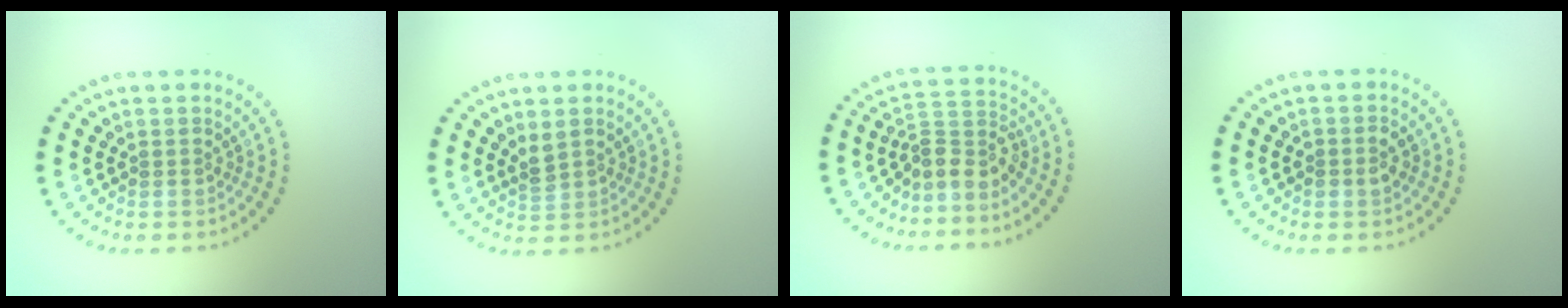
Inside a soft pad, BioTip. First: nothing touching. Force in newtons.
{"total": 1.4, "press": 1.2, "slide": 0.7}
{"total": 3.2, "press": 2.3, "slide": 2.2}
{"total": 1.4, "press": 1.4, "slide": 0.2}